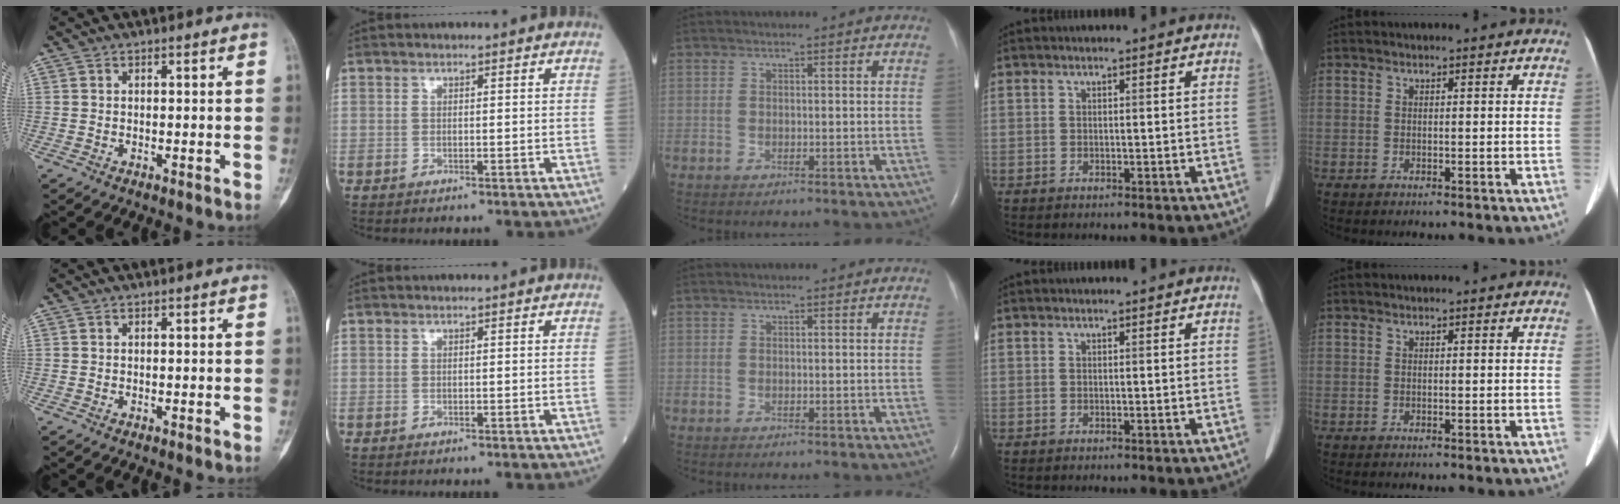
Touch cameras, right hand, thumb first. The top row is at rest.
{}